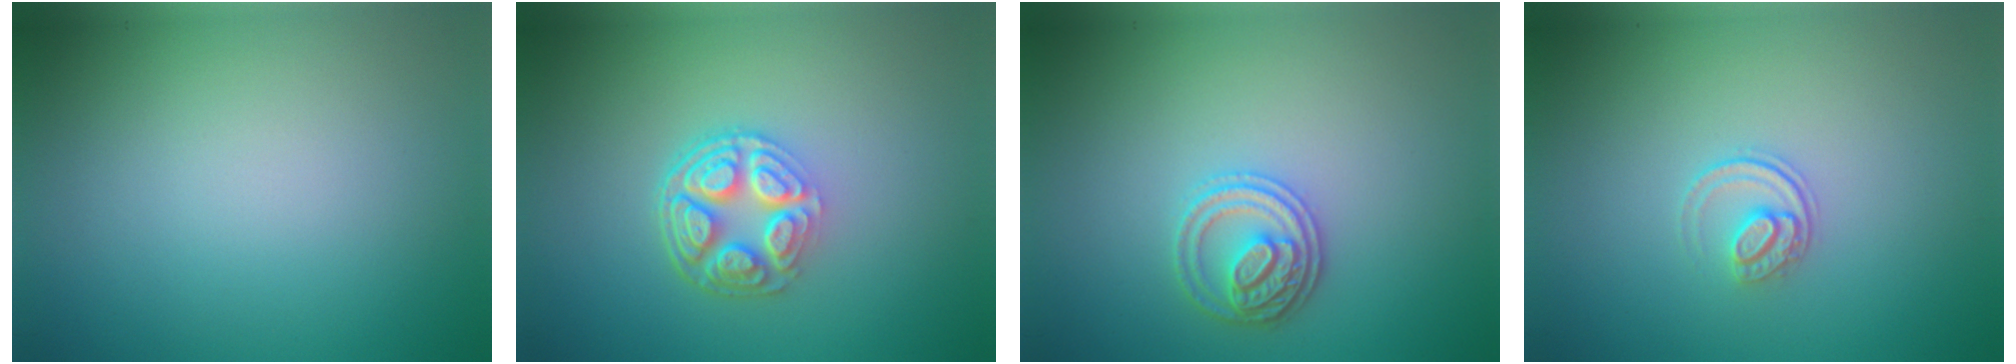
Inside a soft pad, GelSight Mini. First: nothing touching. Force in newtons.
{"total": 5.1, "press": 3.7, "slide": 3.5}
{"total": 2.9, "press": 2.8, "slide": 0.7}
{"total": 1.5, "press": 1.1, "slide": 1.1}